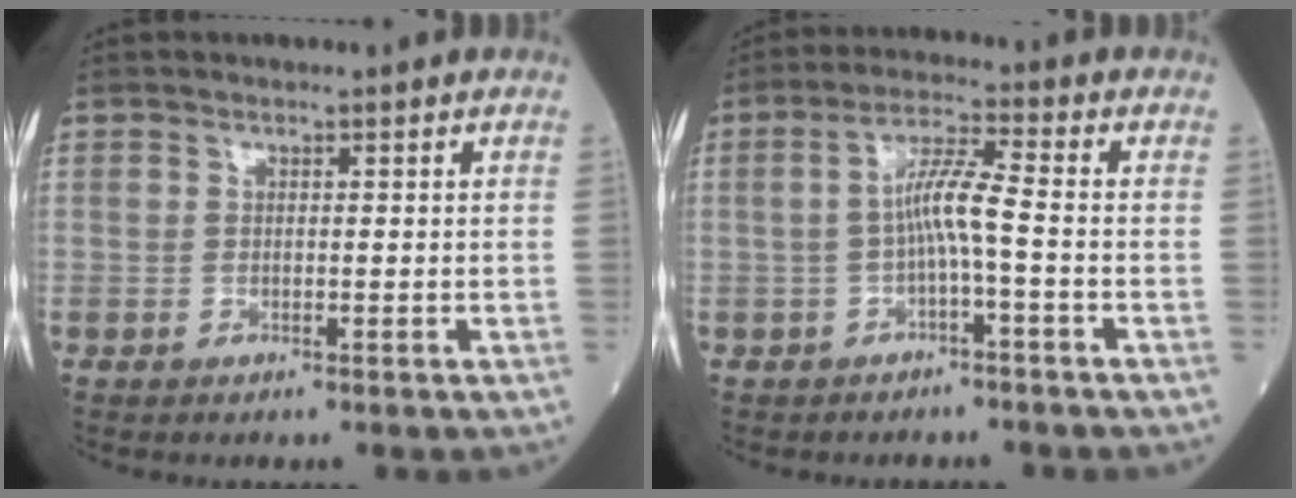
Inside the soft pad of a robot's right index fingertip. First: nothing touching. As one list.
[{"total": 5.4, "force": [-1.0, -0.1, 5.3], "torque": [-0.101, 0.017, -0.018]}]